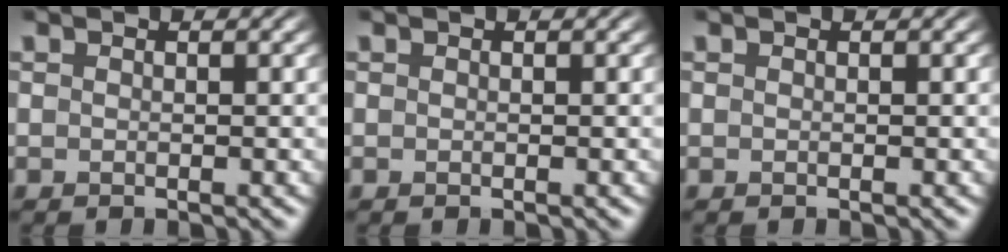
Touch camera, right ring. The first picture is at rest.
{"total": 0.0}
{"total": 0.0}